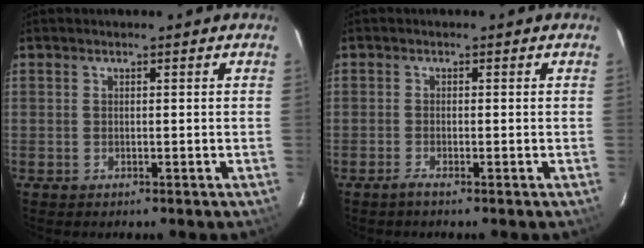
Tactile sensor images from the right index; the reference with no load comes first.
{"total": 1.2, "force": [-0.8, -0.2, 0.8], "torque": [-0.019, -0.003, -0.017]}